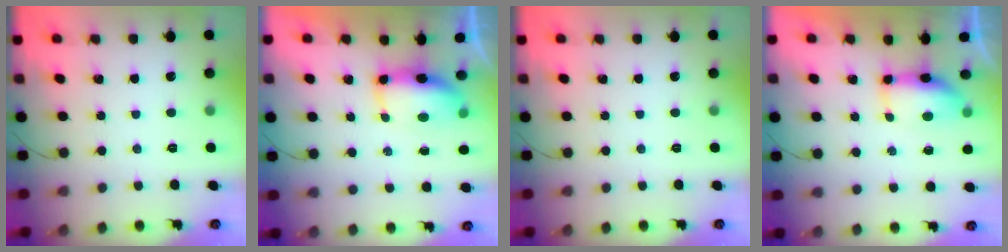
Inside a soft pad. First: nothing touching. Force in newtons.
{"total": 13.8, "press": 9.9, "slide": 9.7}
{"total": 0.0}
{"total": 6.8, "press": 6.8, "slide": 0.8}